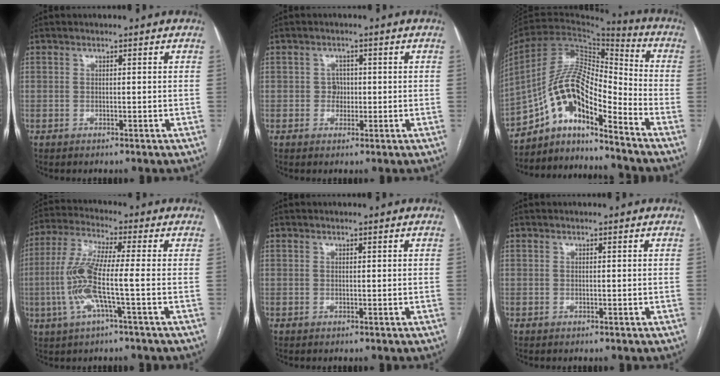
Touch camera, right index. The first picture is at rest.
{"total": 2.0, "force": [-0.2, 1.9, 0.8], "torque": [-0.007, 0.006, -0.004]}
{"total": 14.8, "force": [-10.3, 3.3, 10.1], "torque": [-0.185, 0.033, -0.182]}
{"total": 10.3, "force": [-2.0, 0.5, 10.0], "torque": [-0.218, 0.005, -0.049]}
{"total": 0.0}
{"total": 0.0}